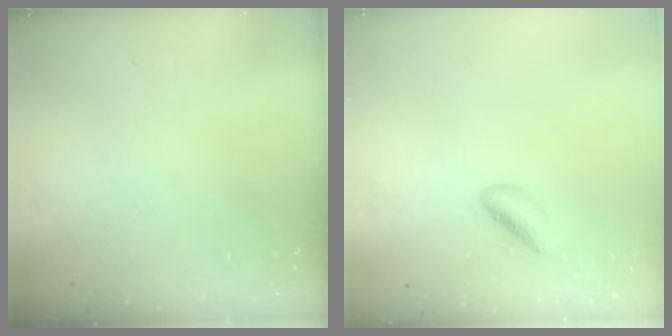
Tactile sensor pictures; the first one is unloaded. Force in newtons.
{"total": 3.5, "press": 3.4, "slide": 0.9}